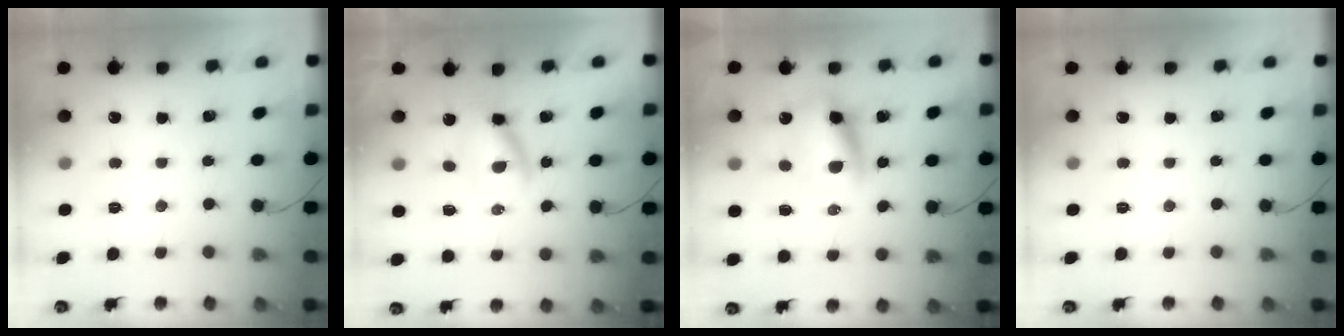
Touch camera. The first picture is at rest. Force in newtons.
{"total": 4.7, "press": 4.7, "slide": 0.5}
{"total": 10.0, "press": 9.7, "slide": 2.7}
{"total": 0.0}